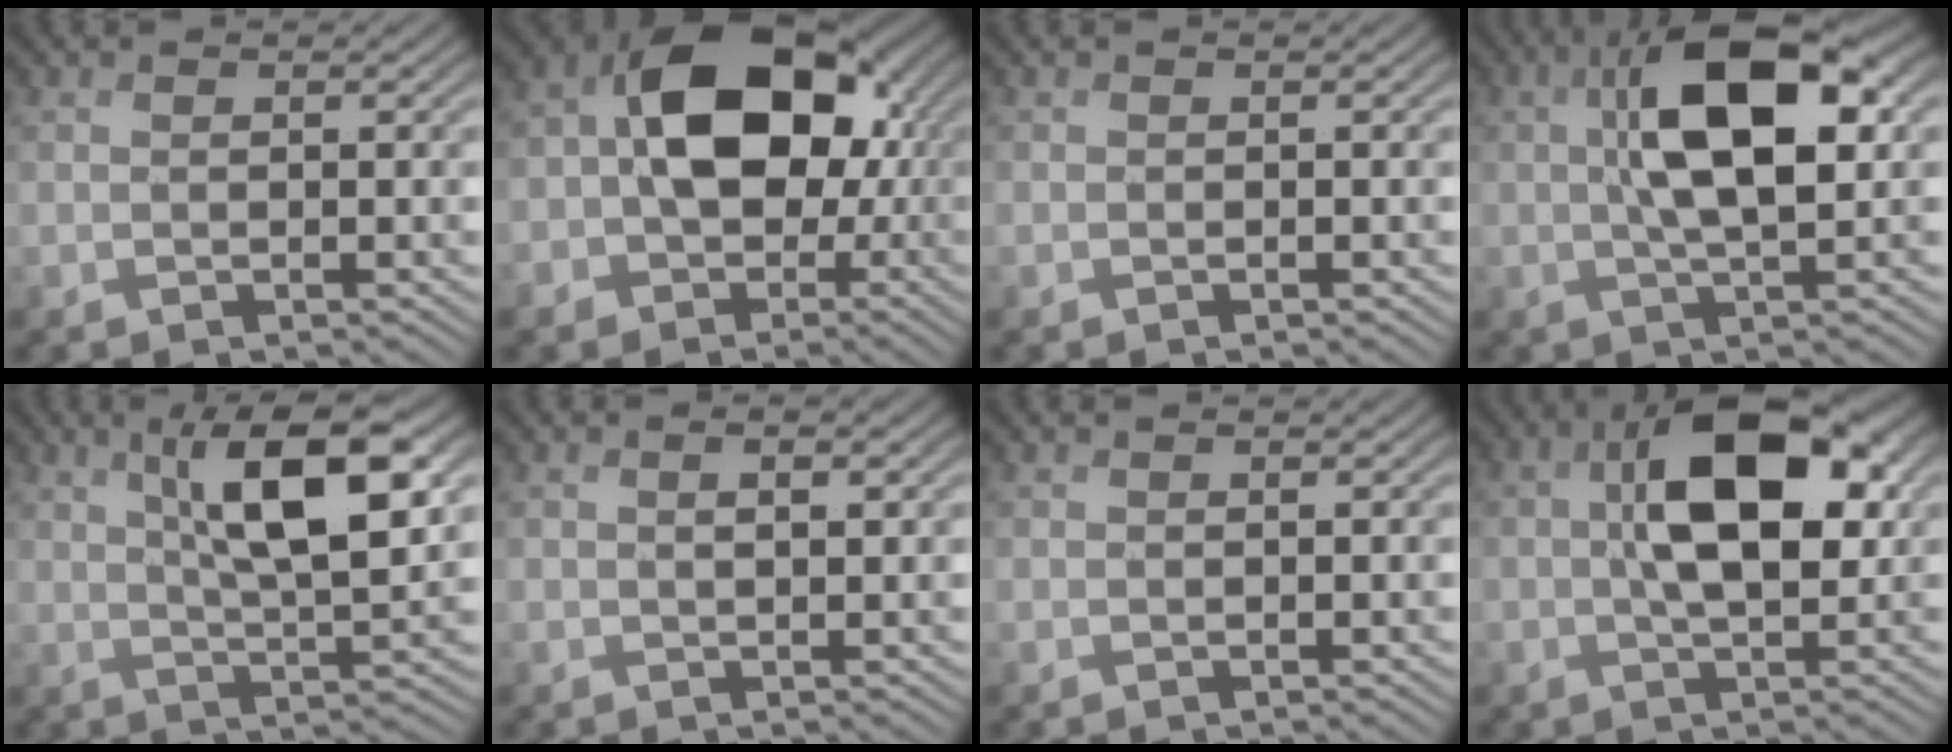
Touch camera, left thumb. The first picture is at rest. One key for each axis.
{"total": 13.7, "fx": -0.5, "fy": 9.8, "fz": 9.5, "tx": -0.161, "ty": 0.003, "tz": -0.018}
{"total": 0.0}
{"total": 11.4, "fx": 2.1, "fy": 4.5, "fz": 10.3, "tx": -0.188, "ty": 0.009, "tz": 0.032}
{"total": 10.6, "fx": 3.7, "fy": 3.3, "fz": 9.3, "tx": -0.155, "ty": 0.004, "tz": 0.058}
{"total": 1.7, "fx": 0.7, "fy": 0.6, "fz": 1.5, "tx": -0.021, "ty": -0.004, "tz": 0.014}
{"total": 0.0}
{"total": 11.1, "fx": 1.6, "fy": 5.5, "fz": 9.5, "tx": -0.166, "ty": 0.010, "tz": 0.021}